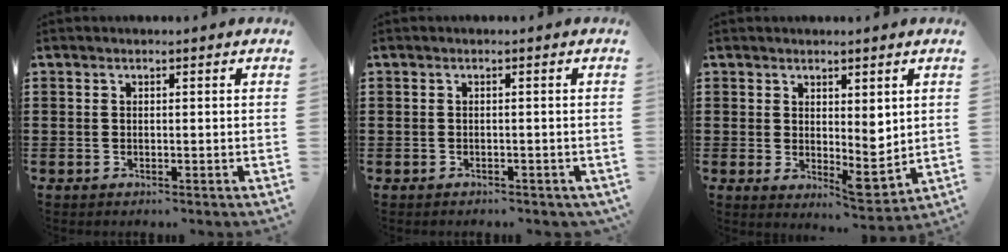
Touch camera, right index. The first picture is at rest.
{"total": 0.7, "force": [-0.6, 0.4, 0.0], "torque": [-0.002, 0.002, -0.014]}
{"total": 4.5, "force": [2.2, 2.6, 3.0], "torque": [-0.039, -0.018, 0.035]}